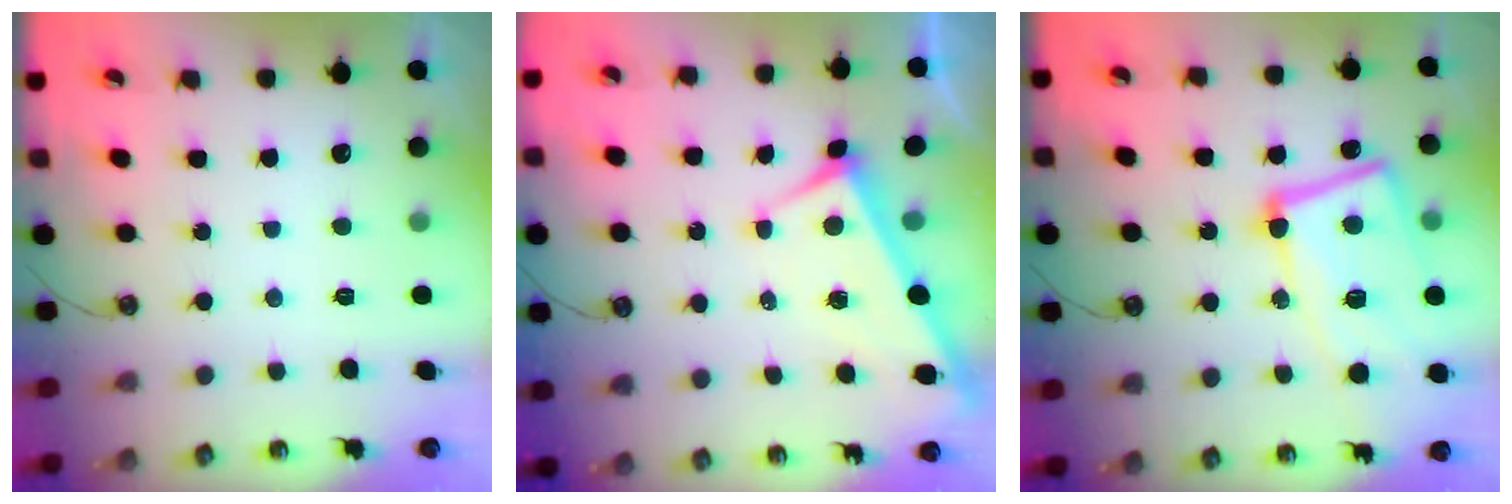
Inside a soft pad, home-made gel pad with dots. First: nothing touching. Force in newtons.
{"total": 3.7, "press": 3.6, "slide": 0.7}
{"total": 18.8, "press": 18.5, "slide": 3.1}